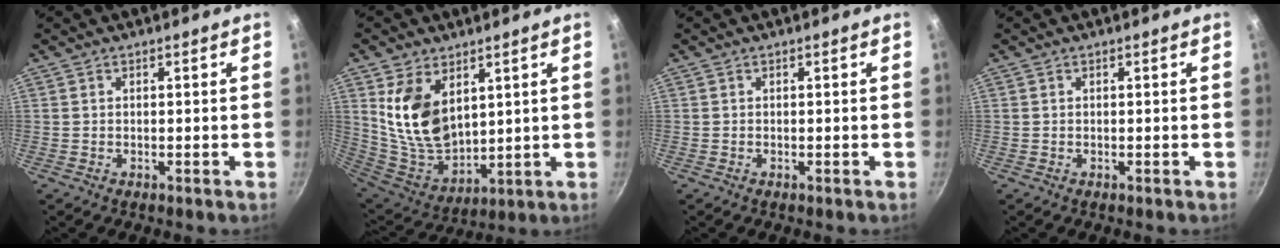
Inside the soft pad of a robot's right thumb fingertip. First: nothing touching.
{"total": 14.8, "force": [5.3, 9.3, 10.2], "torque": [-0.170, -0.050, 0.121]}
{"total": 0.0}
{"total": 0.0}